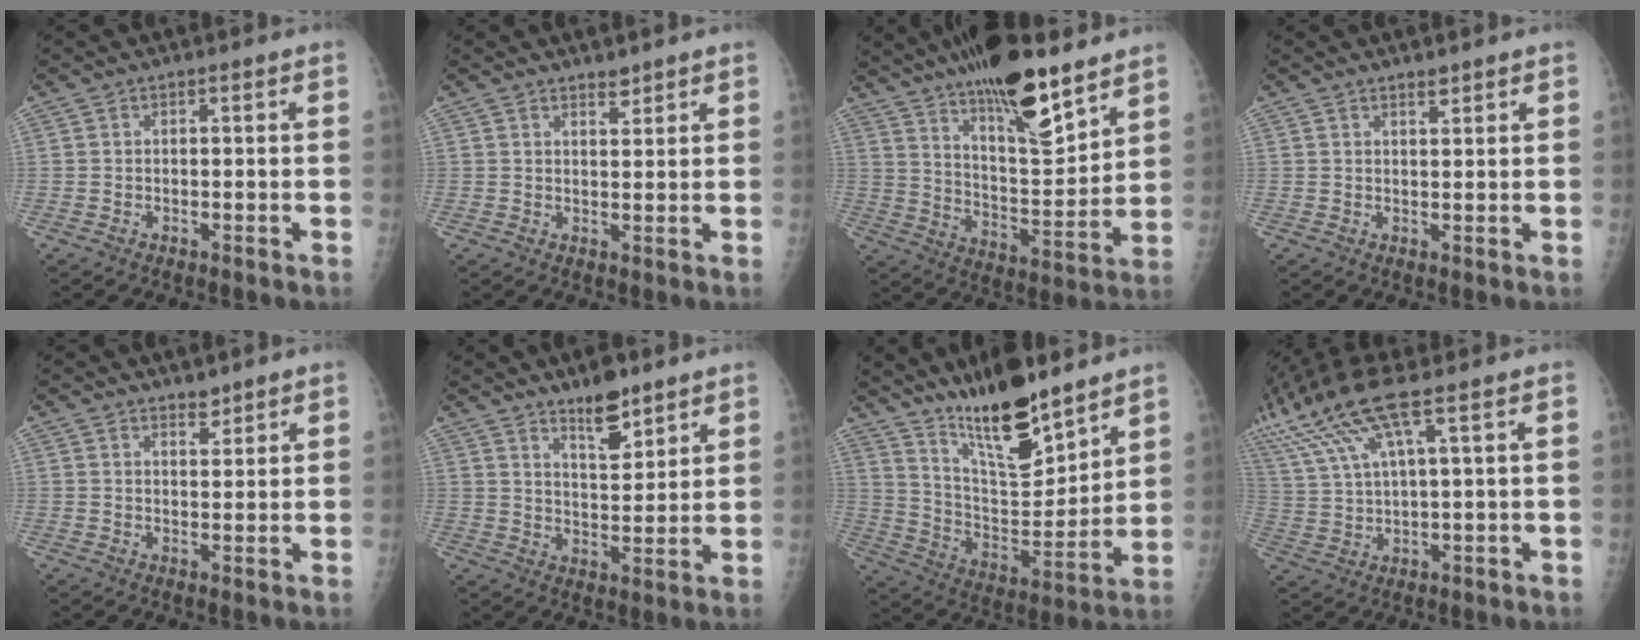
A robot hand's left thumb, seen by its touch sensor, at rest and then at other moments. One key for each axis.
{"total": 2.2, "fx": 1.9, "fy": 0.7, "fz": 0.7, "tx": 0.000, "ty": -0.016, "tz": 0.030}
{"total": 20.0, "fx": 13.9, "fy": 5.4, "fz": 13.3, "tx": -0.192, "ty": -0.080, "tz": 0.234}
{"total": 1.7, "fx": 1.5, "fy": 0.5, "fz": 0.7, "tx": -0.004, "ty": -0.012, "tz": 0.024}
{"total": 2.4, "fx": 2.2, "fy": 0.9, "fz": 0.7, "tx": 0.001, "ty": -0.018, "tz": 0.034}
{"total": 8.0, "fx": 6.0, "fy": 2.9, "fz": 4.5, "tx": -0.052, "ty": -0.046, "tz": 0.099}
{"total": 17.5, "fx": 13.4, "fy": 5.0, "fz": 10.2, "tx": -0.133, "ty": -0.092, "tz": 0.239}
{"total": 14.8, "fx": 9.0, "fy": 2.5, "fz": 11.6, "tx": -0.279, "ty": -0.002, "tz": 0.180}